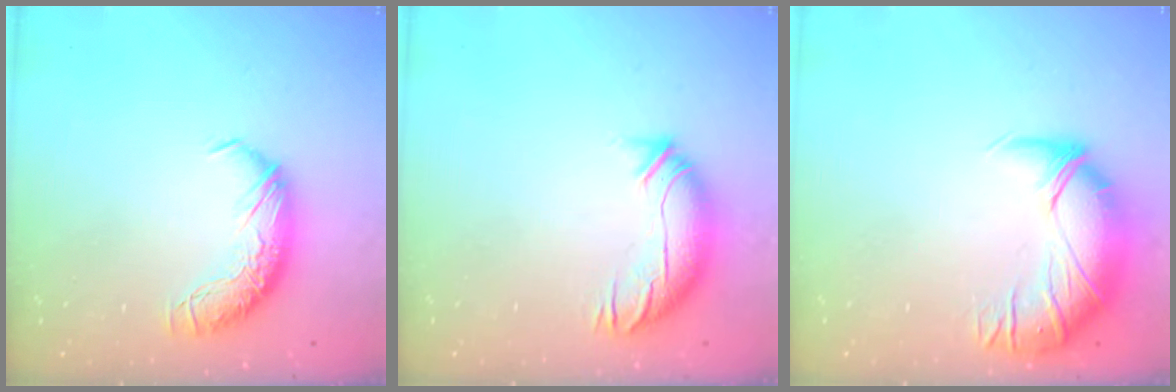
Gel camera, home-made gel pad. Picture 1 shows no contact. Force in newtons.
{"total": 3.3, "press": 2.6, "slide": 2.1}
{"total": 2.7, "press": 1.3, "slide": 2.4}